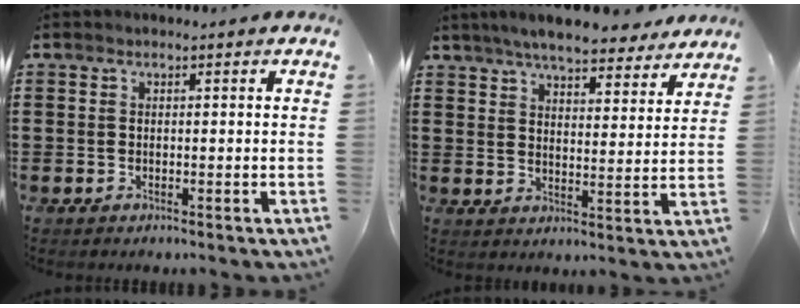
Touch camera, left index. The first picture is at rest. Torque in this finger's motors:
{"motor_torque": [1.04, -1.10, 0.68, 0.21]}